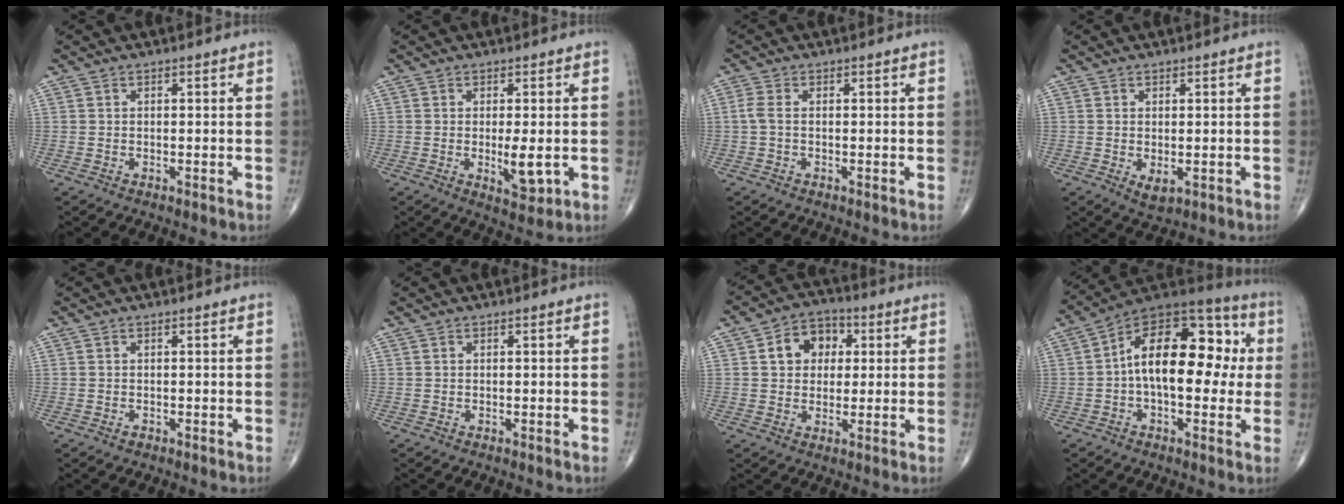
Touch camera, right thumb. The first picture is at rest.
{"total": 5.2, "force": [-0.6, 1.8, 4.8], "torque": [-0.074, -0.014, -0.005]}
{"total": 2.1, "force": [-0.1, 1.1, 1.9], "torque": [-0.049, 0.002, -0.006]}
{"total": 2.6, "force": [-0.5, 1.4, 2.2], "torque": [-0.032, -0.006, 0.001]}
{"total": 0.5, "force": [-0.3, 0.4, 0.2], "torque": [-0.003, 0.001, -0.006]}
{"total": 0.0}
{"total": 8.7, "force": [2.0, 6.8, 5.0], "torque": [-0.046, 0.011, 0.025]}
{"total": 19.9, "force": [1.1, 10.7, 16.7], "torque": [-0.226, 0.045, 0.005]}